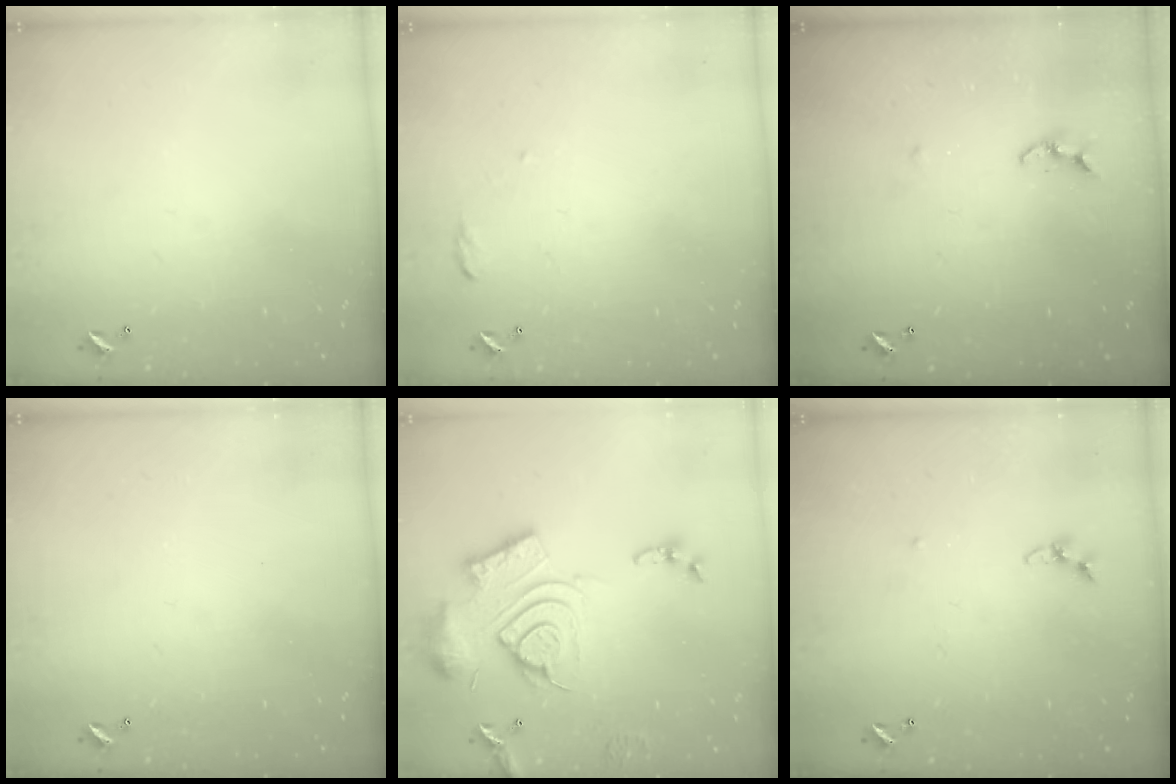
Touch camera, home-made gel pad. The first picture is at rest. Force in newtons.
{"total": 5.9, "press": 5.8, "slide": 0.7}
{"total": 4.3, "press": 4.3, "slide": 0.4}
{"total": 0.0}
{"total": 19.5, "press": 19.4, "slide": 2.0}
{"total": 4.0, "press": 3.9, "slide": 0.5}